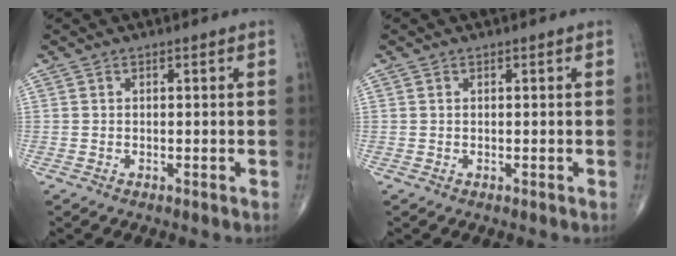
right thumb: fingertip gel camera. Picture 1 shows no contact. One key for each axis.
{"total": 0.0}